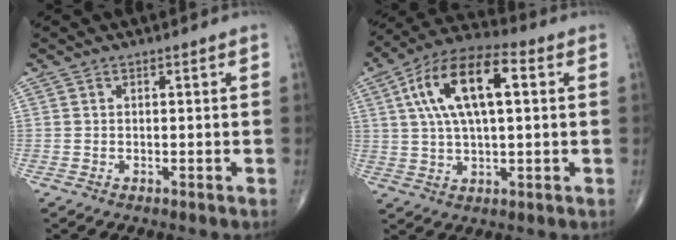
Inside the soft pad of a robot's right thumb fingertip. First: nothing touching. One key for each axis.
{"total": 16.0, "fx": 3.9, "fy": 6.8, "fz": 14.0, "tx": -0.254, "ty": 0.024, "tz": 0.062}